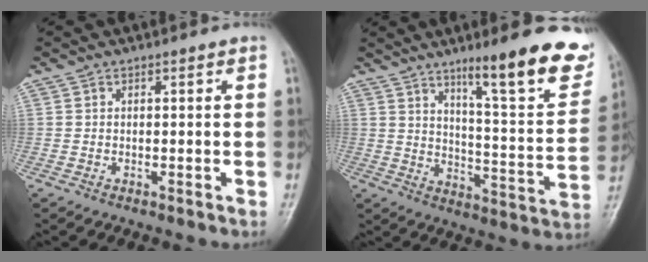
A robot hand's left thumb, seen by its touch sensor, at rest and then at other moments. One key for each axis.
{"total": 19.6, "fx": 12.4, "fy": 3.4, "fz": 14.8, "tx": -0.169, "ty": -0.067, "tz": 0.185}